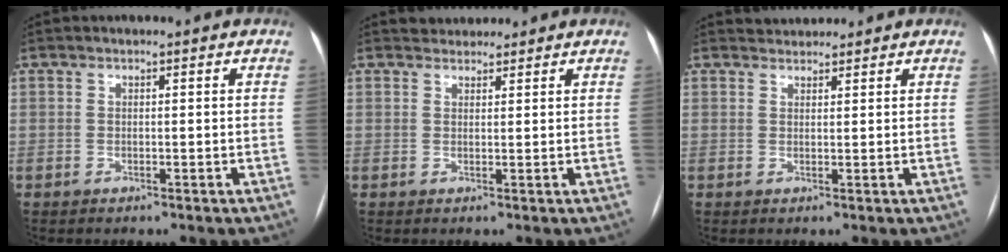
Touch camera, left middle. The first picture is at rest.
{"total": 2.4, "force": [2.2, 0.9, -0.1], "torque": [0.003, 0.016, 0.035]}
{"total": 2.1, "force": [2.0, 0.5, -0.3], "torque": [0.001, 0.017, 0.034]}